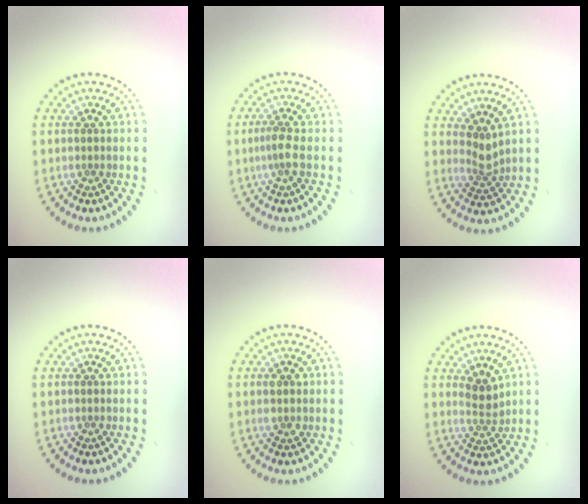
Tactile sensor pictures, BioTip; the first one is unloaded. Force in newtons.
{"total": 1.8, "press": 1.4, "slide": 1.1}
{"total": 1.9, "press": 1.3, "slide": 1.4}
{"total": 0.0}
{"total": 1.2, "press": 1.2, "slide": 0.2}
{"total": 1.9, "press": 1.4, "slide": 1.2}